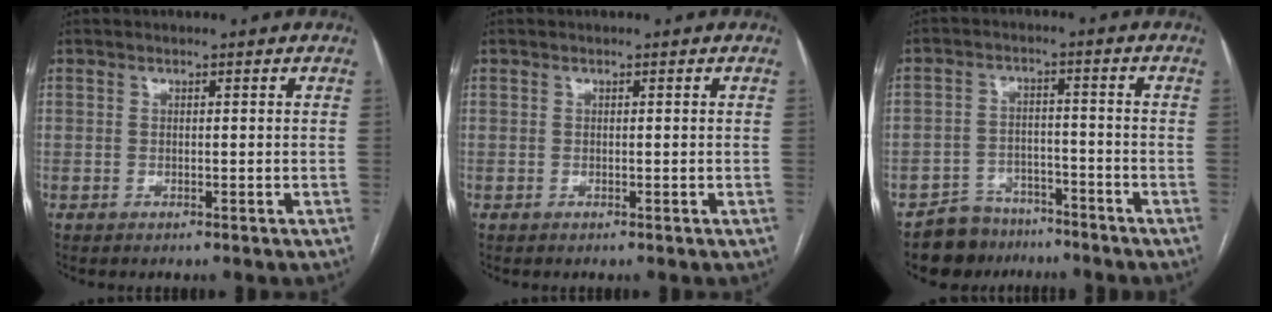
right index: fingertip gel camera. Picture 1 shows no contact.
{"total": 0.0}
{"total": 6.8, "force": [-5.7, 3.7, -0.3], "torque": [0.013, 0.016, -0.096]}